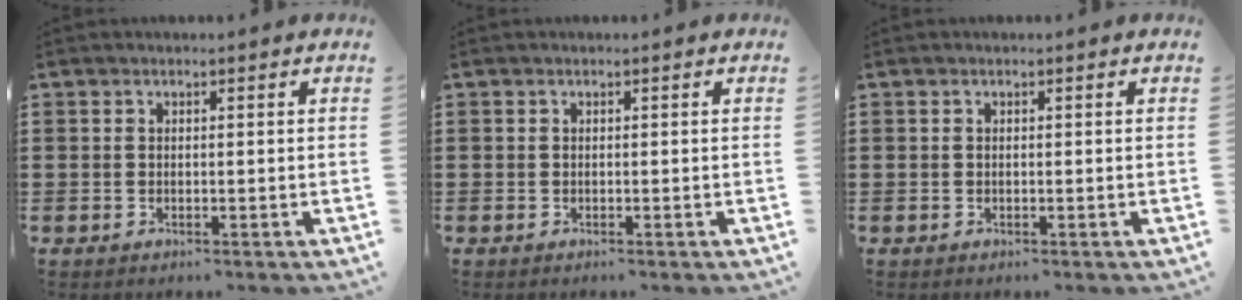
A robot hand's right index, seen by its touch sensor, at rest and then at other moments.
{"total": 0.0}
{"total": 0.0}